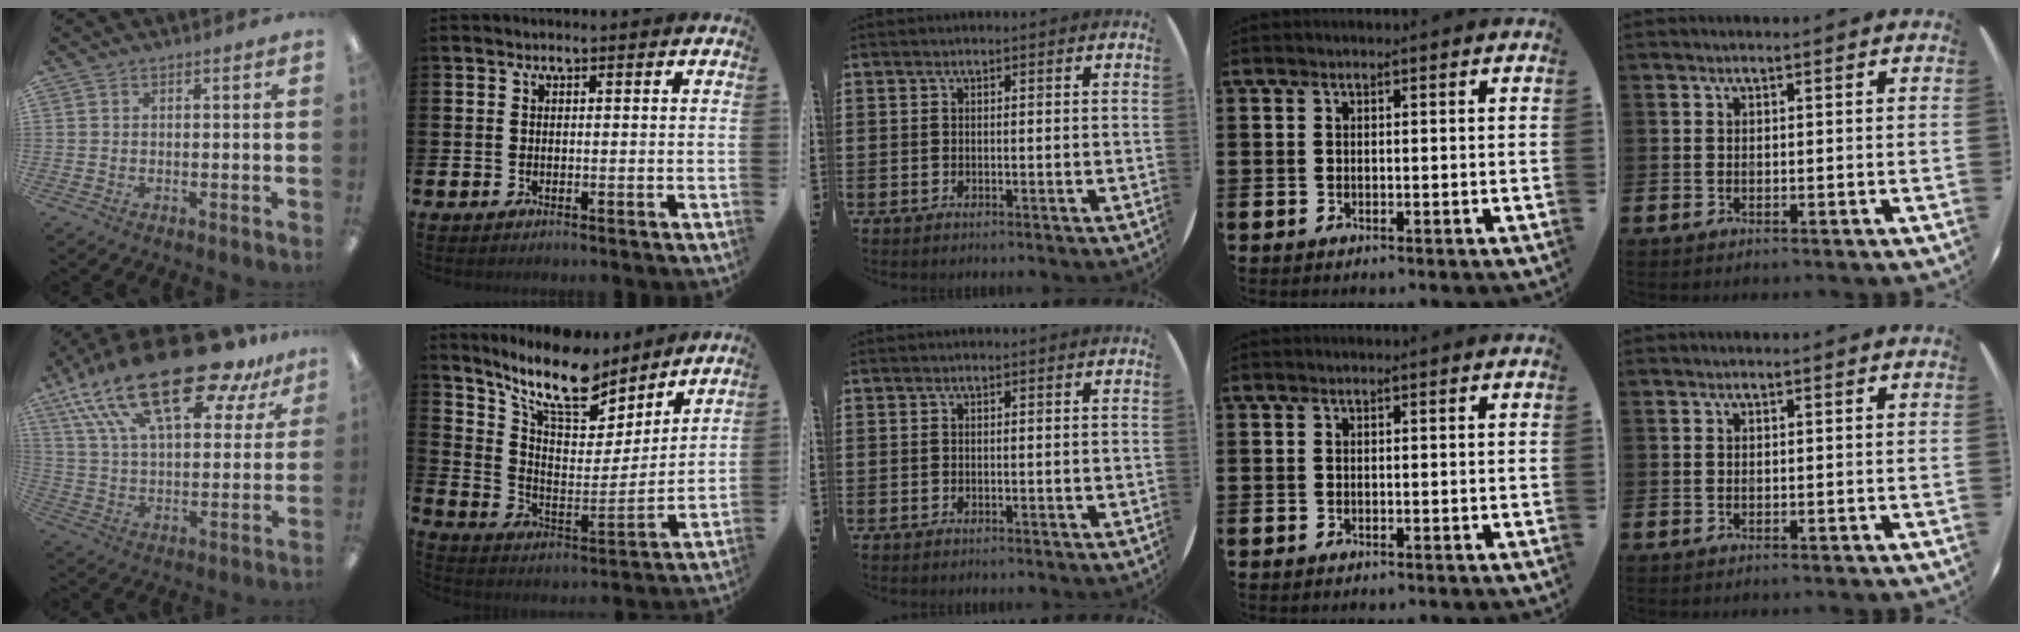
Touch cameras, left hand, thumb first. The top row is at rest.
{"thumb": {"total": 28.1, "force": [18.3, 10.6, 18.5], "torque": [-0.323, -0.103, 0.308]}, "index": {"total": 12.4, "force": [10.7, 3.6, 5.1], "torque": [-0.122, -0.070, 0.184]}}